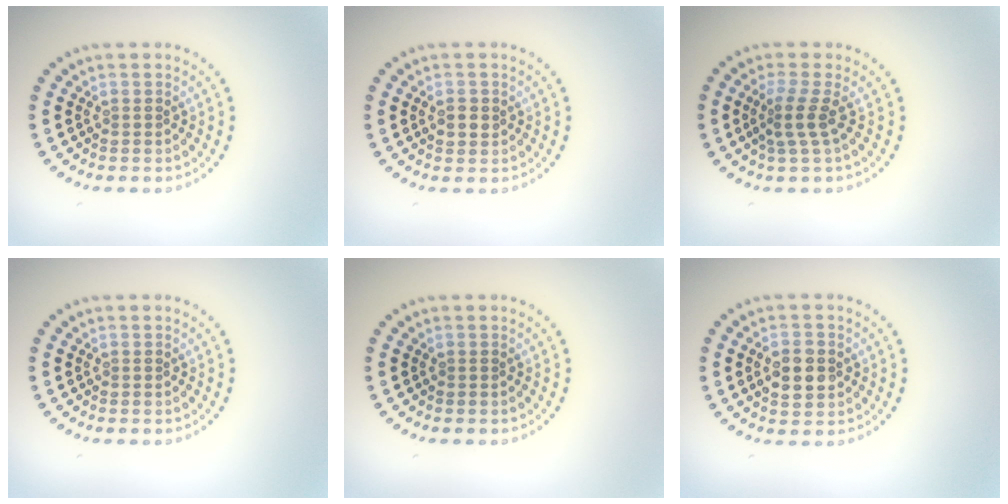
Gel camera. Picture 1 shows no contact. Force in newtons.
{"total": 1.6, "press": 1.5, "slide": 0.4}
{"total": 2.3, "press": 1.6, "slide": 1.6}
{"total": 0.0}
{"total": 0.0}
{"total": 3.2, "press": 3.2, "slide": 0.2}